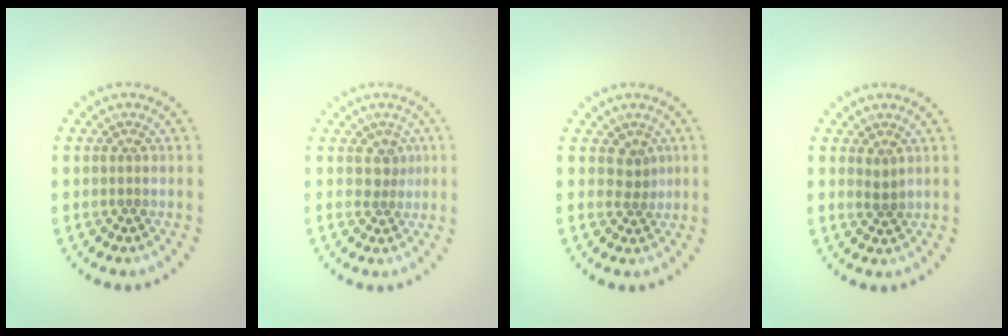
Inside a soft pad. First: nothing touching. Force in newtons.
{"total": 1.7, "press": 1.2, "slide": 1.3}
{"total": 1.3, "press": 1.0, "slide": 0.9}
{"total": 0.8, "press": 0.7, "slide": 0.4}